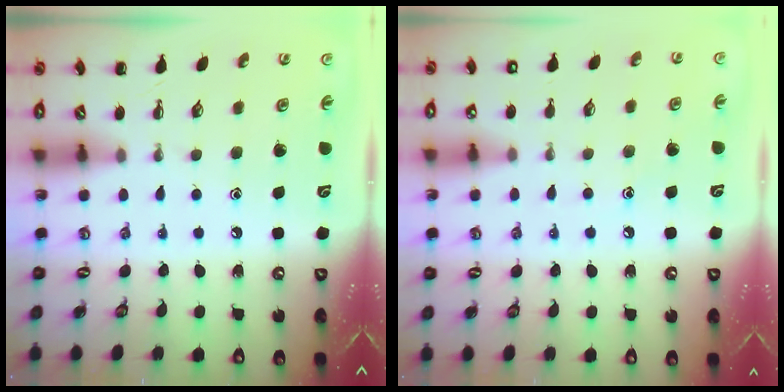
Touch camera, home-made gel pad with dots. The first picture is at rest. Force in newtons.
{"total": 6.6, "press": 6.5, "slide": 1.2}